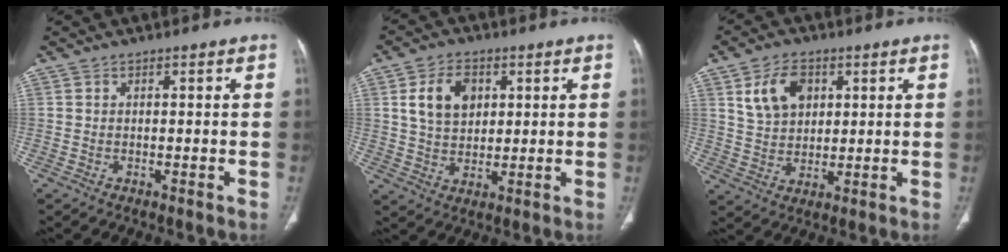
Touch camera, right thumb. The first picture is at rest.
{"total": 8.8, "force": [2.8, 6.1, 5.7], "torque": [-0.084, -0.007, 0.052]}
{"total": 8.9, "force": [3.5, 6.2, 5.3], "torque": [-0.075, -0.010, 0.070]}